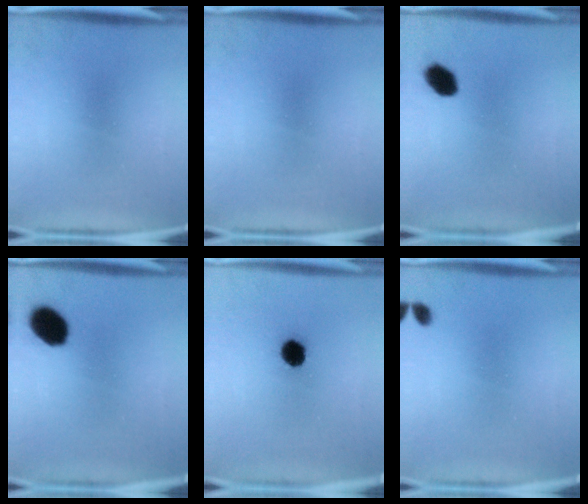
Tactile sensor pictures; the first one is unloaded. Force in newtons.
{"total": 0.0}
{"total": 4.9}
{"total": 8.7}
{"total": 6.0}
{"total": 1.1}